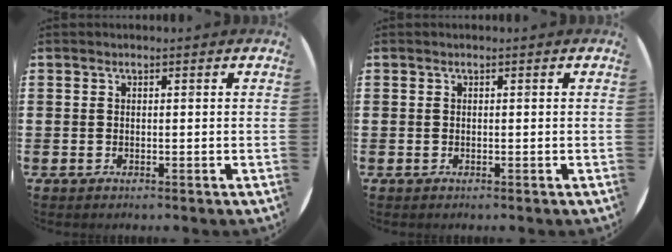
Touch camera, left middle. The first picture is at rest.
{"total": 0.0}